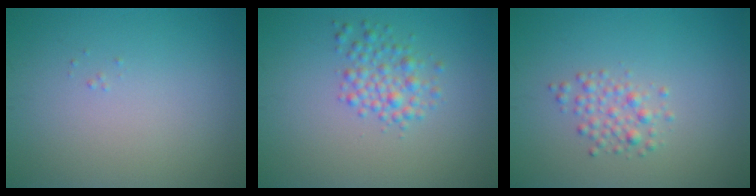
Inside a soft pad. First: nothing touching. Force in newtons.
{"total": 2.6, "press": 2.6, "slide": 0.1}
{"total": 1.9, "press": 1.9, "slide": 0.1}